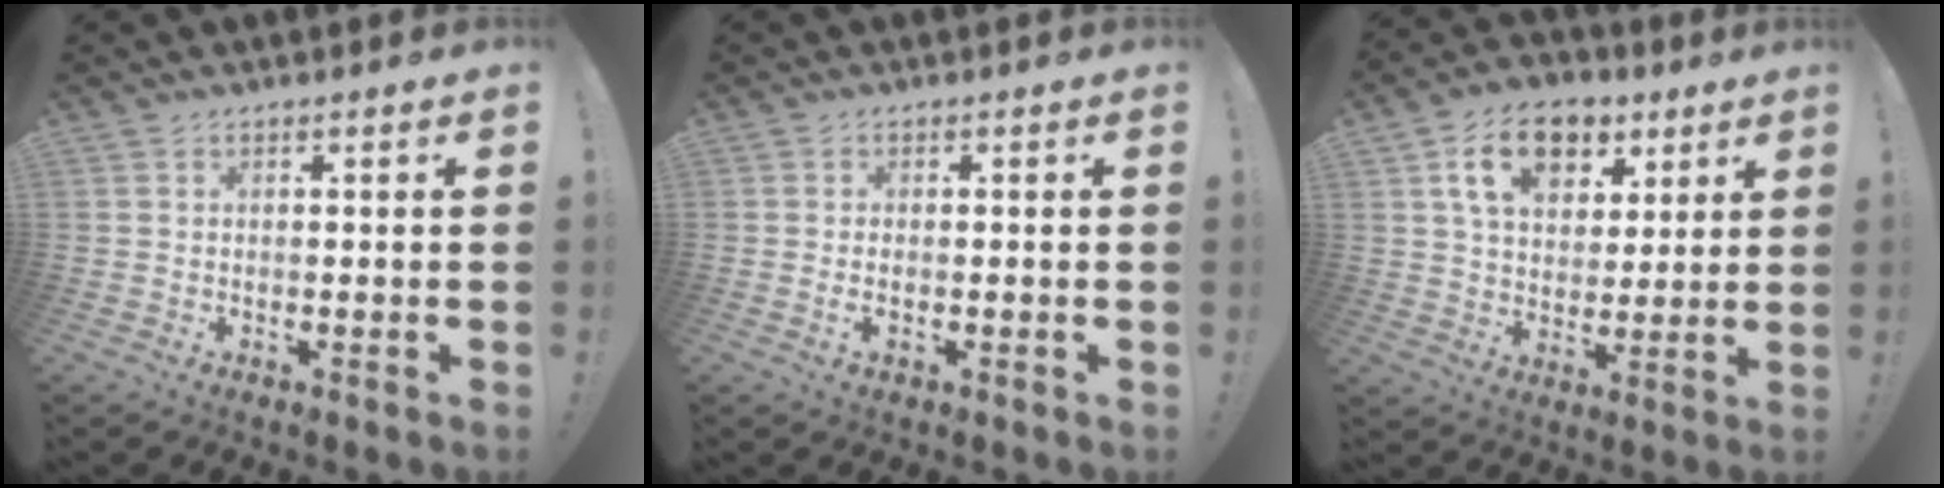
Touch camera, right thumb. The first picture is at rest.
{"total": 1.7, "force": [-0.4, 0.7, 1.4], "torque": [-0.024, 0.001, -0.007]}
{"total": 14.3, "force": [7.2, 9.6, 7.7], "torque": [-0.115, -0.022, 0.132]}